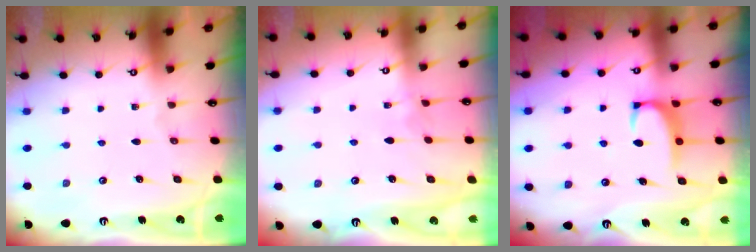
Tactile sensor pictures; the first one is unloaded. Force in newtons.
{"total": 3.0, "press": 3.0, "slide": 0.3}
{"total": 2.3, "press": 2.2, "slide": 0.6}